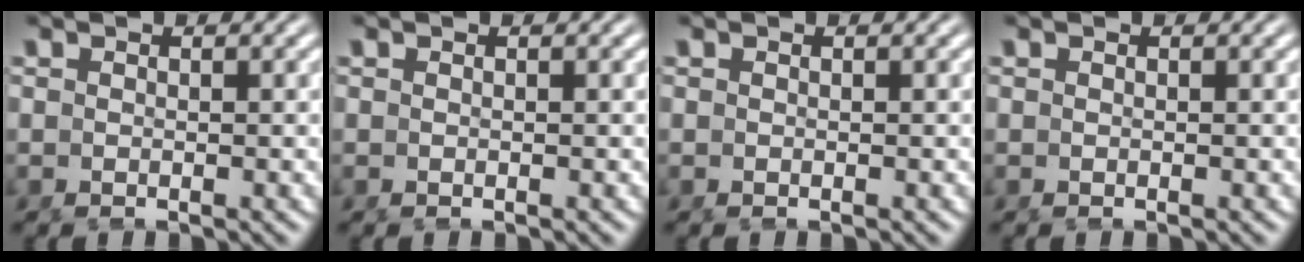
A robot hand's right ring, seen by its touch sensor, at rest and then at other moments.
{"total": 0.0}
{"total": 0.0}
{"total": 0.0}